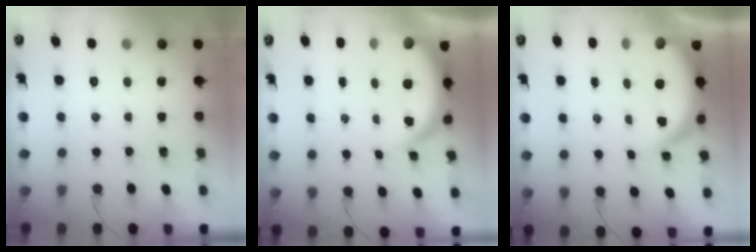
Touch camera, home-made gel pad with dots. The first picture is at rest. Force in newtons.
{"total": 6.9, "press": 6.8, "slide": 1.0}
{"total": 6.4, "press": 6.4, "slide": 0.8}